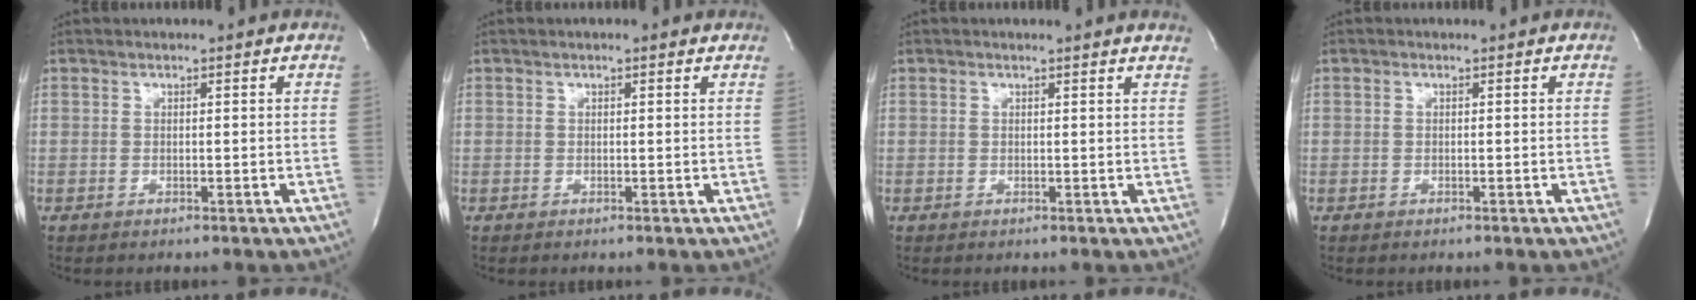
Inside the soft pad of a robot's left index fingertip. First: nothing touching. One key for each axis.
{"total": 1.2, "fx": 0.7, "fy": 0.7, "fz": 0.6, "tx": -0.010, "ty": 0.016, "tz": 0.005}
{"total": 2.7, "fx": 2.4, "fy": -0.3, "fz": 1.1, "tx": -0.019, "ty": -0.003, "tz": 0.013}
{"total": 0.0}